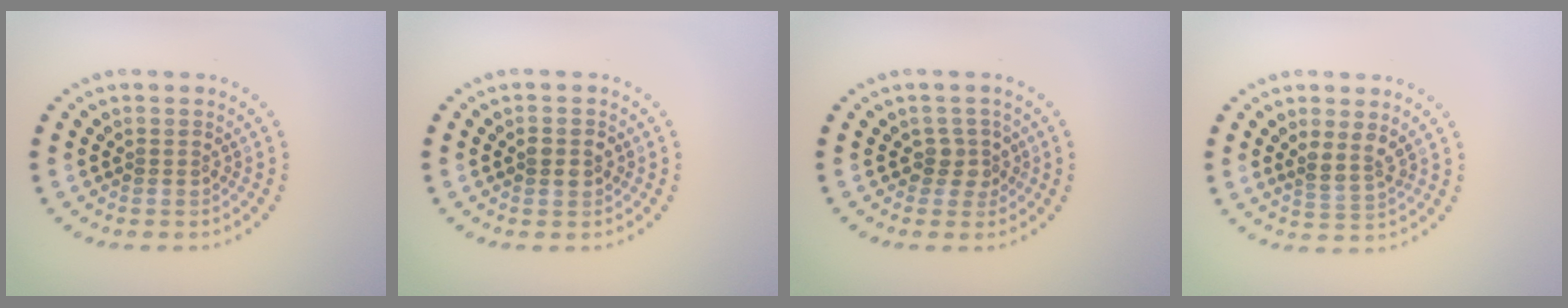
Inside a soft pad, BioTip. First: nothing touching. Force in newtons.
{"total": 2.0, "press": 2.0, "slide": 0.1}
{"total": 1.8, "press": 1.4, "slide": 1.1}
{"total": 2.3, "press": 1.7, "slide": 1.5}